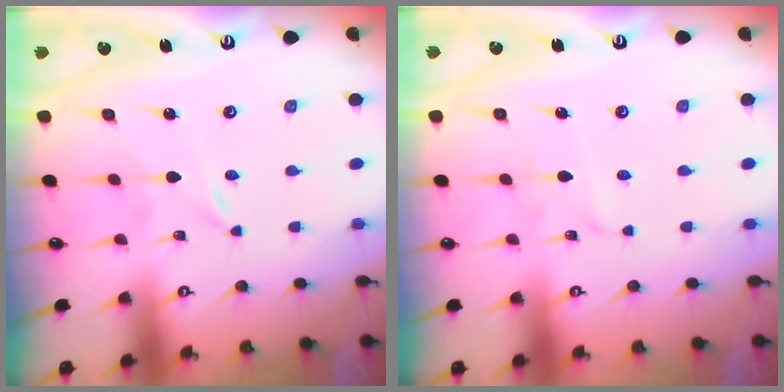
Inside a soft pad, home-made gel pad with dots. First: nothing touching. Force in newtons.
{"total": 1.7, "press": 1.7, "slide": 0.2}